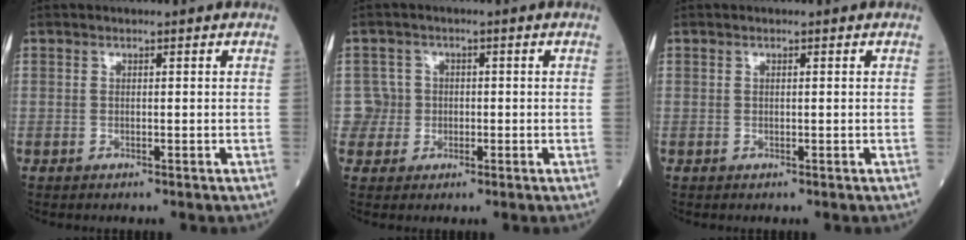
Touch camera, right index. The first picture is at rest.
{"total": 3.4, "force": [-0.4, 3.4, -0.6], "torque": [0.025, 0.011, -0.012]}
{"total": 0.0}